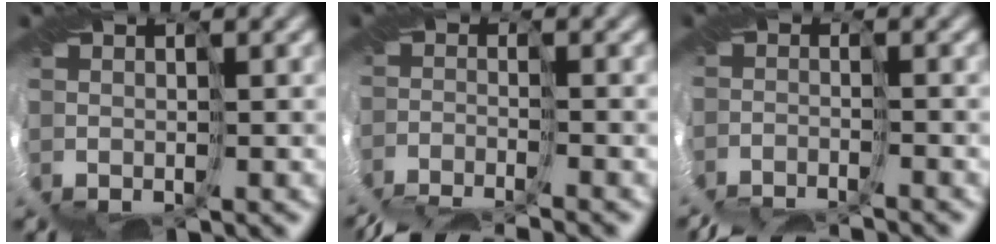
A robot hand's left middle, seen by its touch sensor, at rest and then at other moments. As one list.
[{"total": 9.0, "force": [-9.0, 0.0, 0.8], "torque": [-0.031, -0.034, -0.126]}, {"total": 8.0, "force": [-8.0, -0.6, -0.5], "torque": [-0.011, -0.028, -0.109]}]